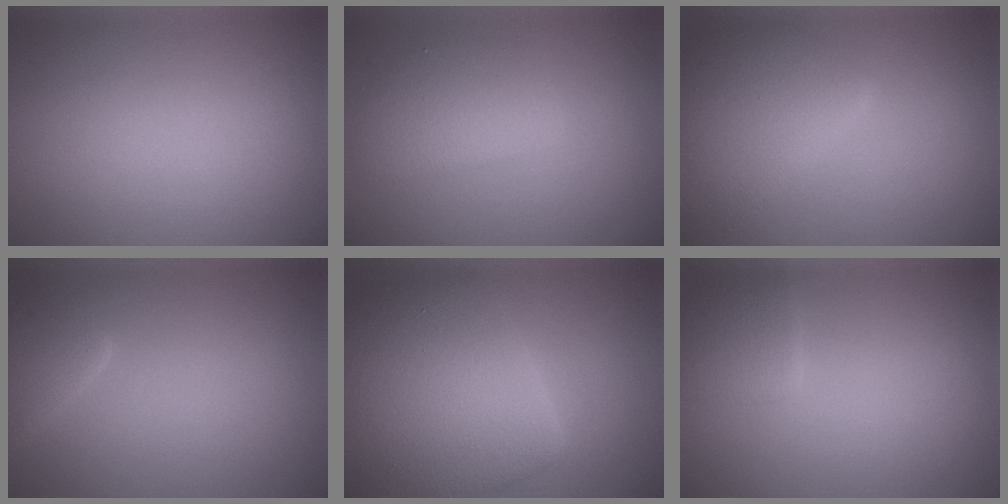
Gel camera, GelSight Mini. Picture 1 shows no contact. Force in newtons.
{"total": 3.3, "press": 3.3, "slide": 0.1}
{"total": 6.1, "press": 6.1, "slide": 0.2}
{"total": 2.7, "press": 2.7, "slide": 0.2}
{"total": 9.7, "press": 9.7, "slide": 0.2}
{"total": 2.3, "press": 2.3, "slide": 0.1}